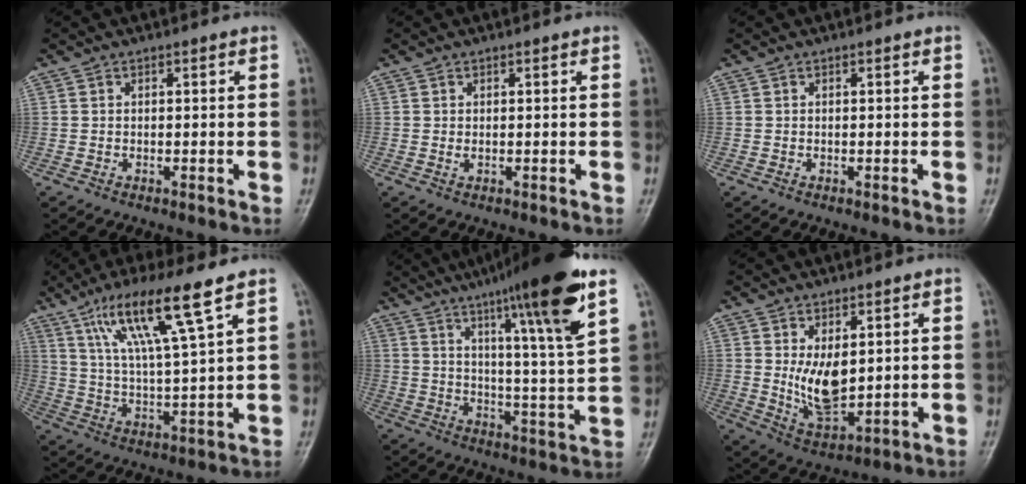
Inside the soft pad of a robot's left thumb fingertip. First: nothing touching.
{"total": 0.9, "force": [0.2, 0.4, 0.7], "torque": [-0.014, 0.000, 0.007]}
{"total": 0.0}
{"total": 14.4, "force": [8.4, 1.3, 11.6], "torque": [-0.219, -0.028, 0.160]}
{"total": 19.8, "force": [11.6, 1.1, 16.0], "torque": [-0.228, -0.048, 0.173]}
{"total": 9.0, "force": [1.6, 4.7, 7.5], "torque": [-0.115, -0.026, 0.047]}